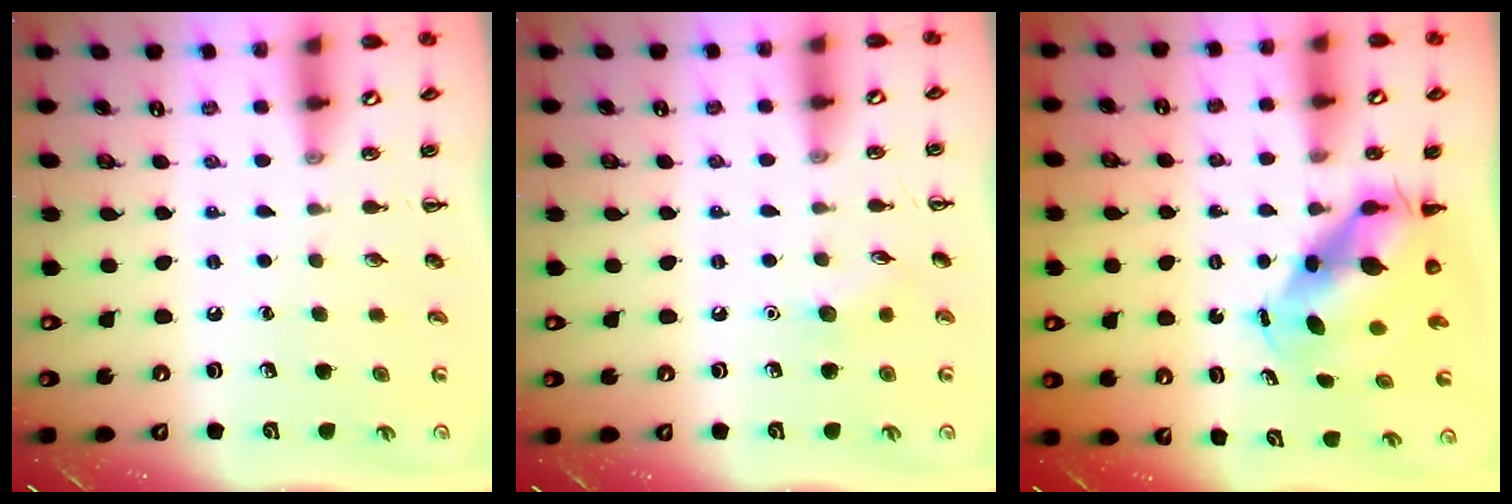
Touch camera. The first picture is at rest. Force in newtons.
{"total": 5.3, "press": 5.1, "slide": 1.3}
{"total": 6.8, "press": 6.6, "slide": 1.6}